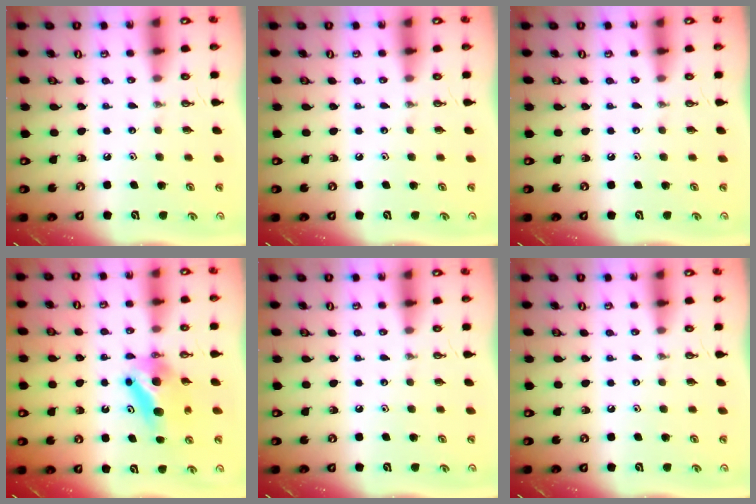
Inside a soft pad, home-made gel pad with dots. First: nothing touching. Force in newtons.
{"total": 0.0}
{"total": 0.0}
{"total": 6.7, "press": 6.6, "slide": 1.3}
{"total": 0.0}
{"total": 0.0}